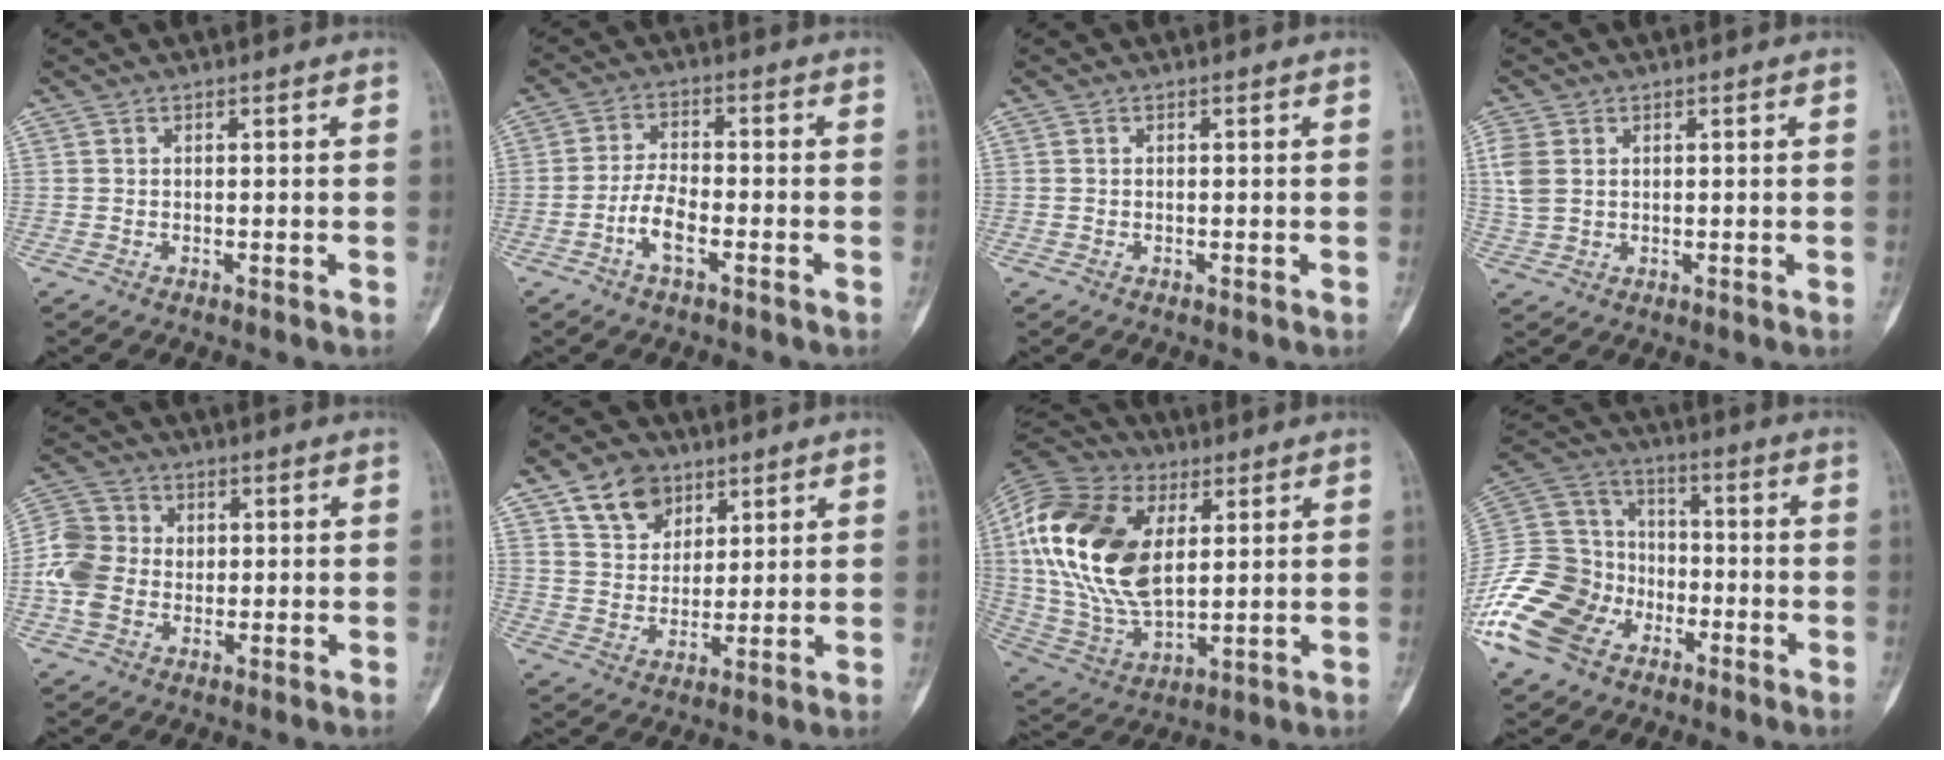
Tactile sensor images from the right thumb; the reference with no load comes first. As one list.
[{"total": 5.9, "force": [-2.7, 2.4, 4.6], "torque": [-0.093, 0.022, -0.053]}, {"total": 0.0}, {"total": 4.7, "force": [1.1, 3.4, 3.2], "torque": [-0.080, 0.004, 0.025]}, {"total": 9.1, "force": [-0.3, 7.6, 5.0], "torque": [-0.092, 0.016, -0.013]}, {"total": 9.5, "force": [5.4, 6.7, 3.9], "torque": [-0.042, -0.026, 0.099]}, {"total": 24.3, "force": [5.5, 14.4, 18.8], "torque": [-0.378, -0.016, 0.098]}, {"total": 20.5, "force": [-10.0, 14.7, 10.2], "torque": [-0.210, 0.061, -0.189]}]